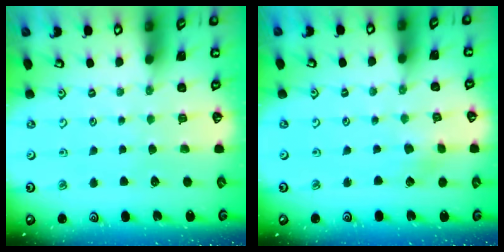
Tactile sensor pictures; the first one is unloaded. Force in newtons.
{"total": 1.3, "press": 1.3, "slide": 0.1}